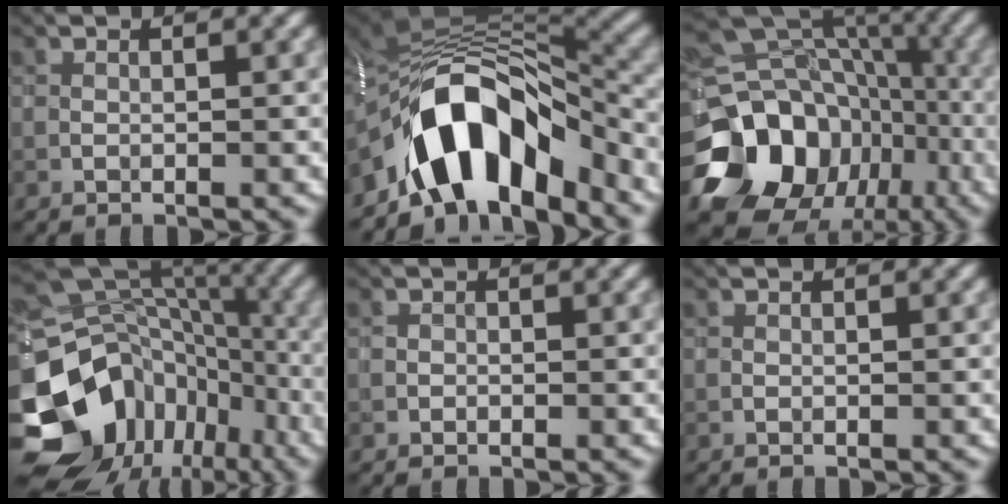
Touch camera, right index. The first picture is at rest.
{"total": 11.4, "force": [-6.1, 5.6, 7.8], "torque": [-0.112, 0.007, -0.102]}
{"total": 17.7, "force": [-7.1, 14.1, 8.0], "torque": [-0.153, -0.004, -0.113]}
{"total": 18.2, "force": [-8.2, 14.1, 8.0], "torque": [-0.186, -0.015, -0.114]}
{"total": 0.0}
{"total": 0.0}